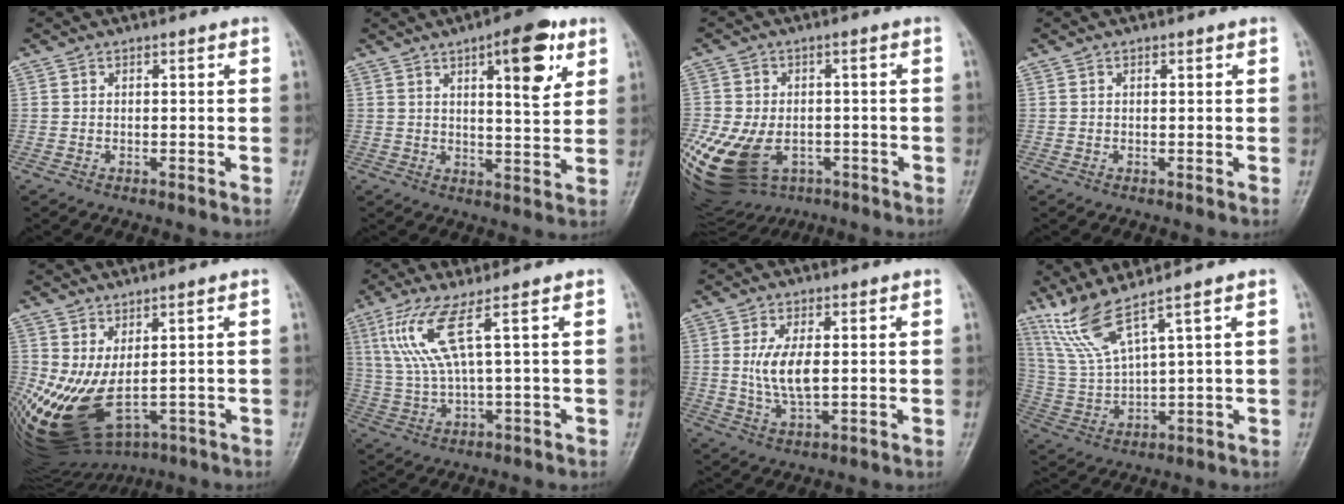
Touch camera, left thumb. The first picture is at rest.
{"total": 11.1, "force": [5.1, 3.7, 9.1], "torque": [-0.107, -0.022, 0.068]}
{"total": 22.4, "force": [-7.9, 15.6, 14.0], "torque": [-0.354, 0.000, -0.116]}
{"total": 0.8, "force": [0.3, 0.5, 0.5], "torque": [-0.009, 0.002, 0.005]}
{"total": 14.2, "force": [-1.0, 7.0, 12.3], "torque": [-0.237, -0.014, 0.015]}
{"total": 8.3, "force": [3.5, 0.5, 7.6], "torque": [-0.191, -0.013, 0.082]}
{"total": 7.8, "force": [0.6, 3.6, 6.9], "torque": [-0.137, -0.007, 0.015]}
{"total": 8.7, "force": [6.5, 0.2, 5.7], "torque": [-0.135, -0.039, 0.152]}